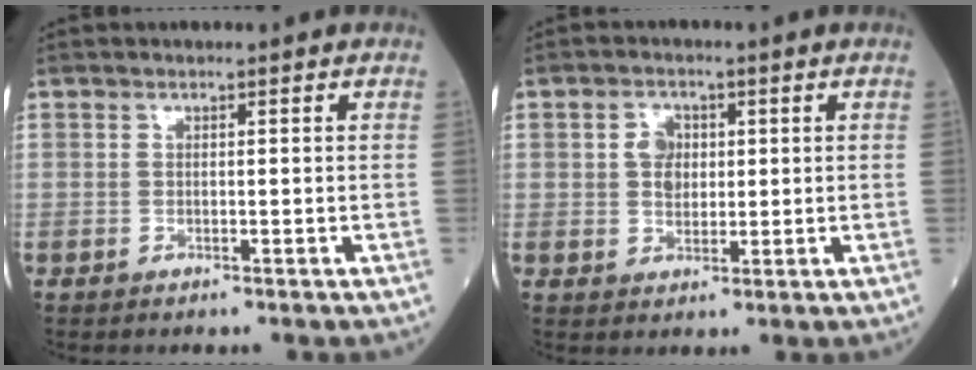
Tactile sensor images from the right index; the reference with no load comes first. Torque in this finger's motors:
{"motor_torque": [-0.03, 0.00, 0.03, 0.02]}